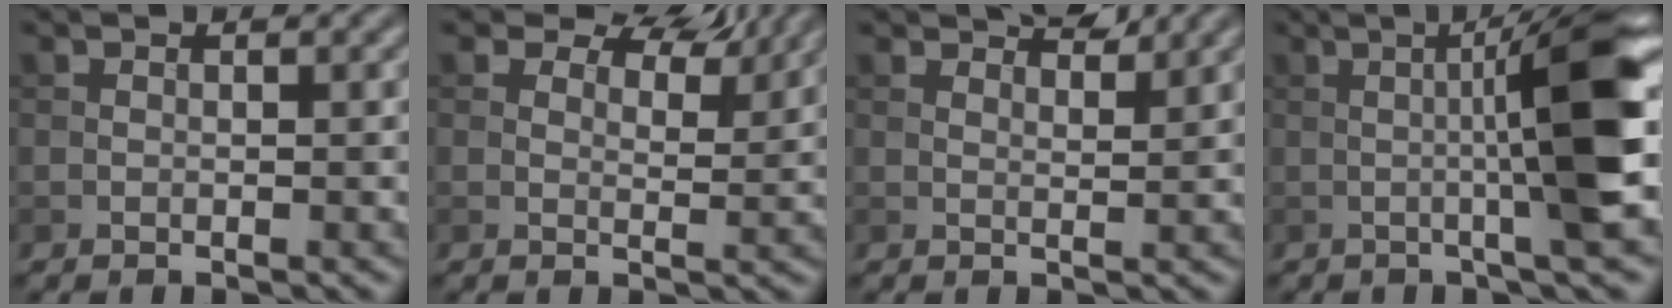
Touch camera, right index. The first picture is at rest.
{"total": 6.5, "force": [5.0, 2.8, 3.1], "torque": [-0.046, -0.004, 0.063]}
{"total": 3.2, "force": [2.9, 0.7, 1.2], "torque": [-0.016, -0.004, 0.043]}
{"total": 8.7, "force": [0.3, 0.9, 8.7], "torque": [-0.121, 0.015, 0.002]}